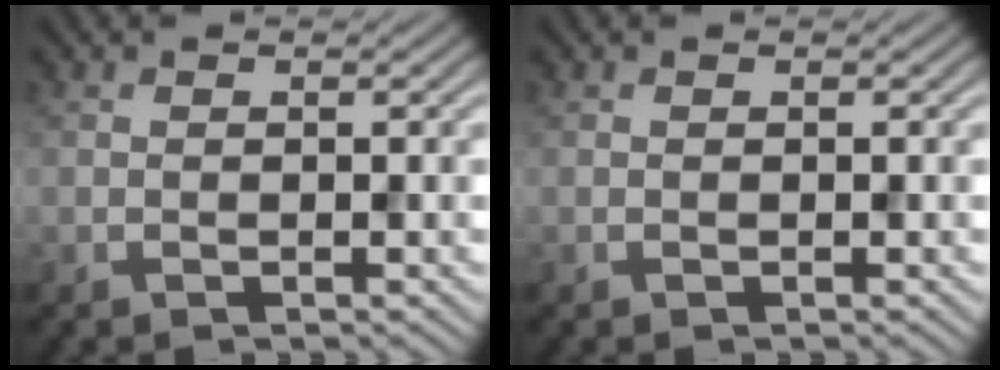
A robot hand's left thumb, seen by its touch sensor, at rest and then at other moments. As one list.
[{"total": 0.0}]